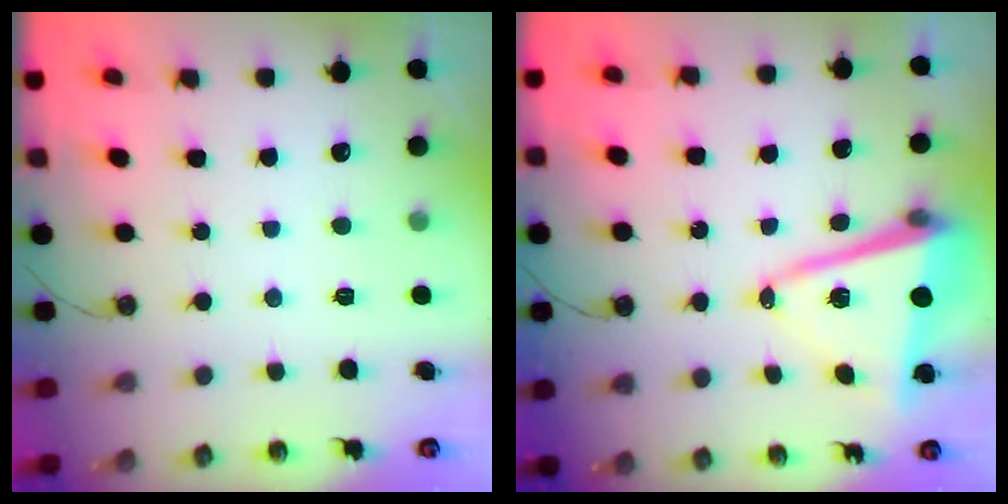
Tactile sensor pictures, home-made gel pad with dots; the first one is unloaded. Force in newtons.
{"total": 11.9, "press": 11.6, "slide": 2.7}